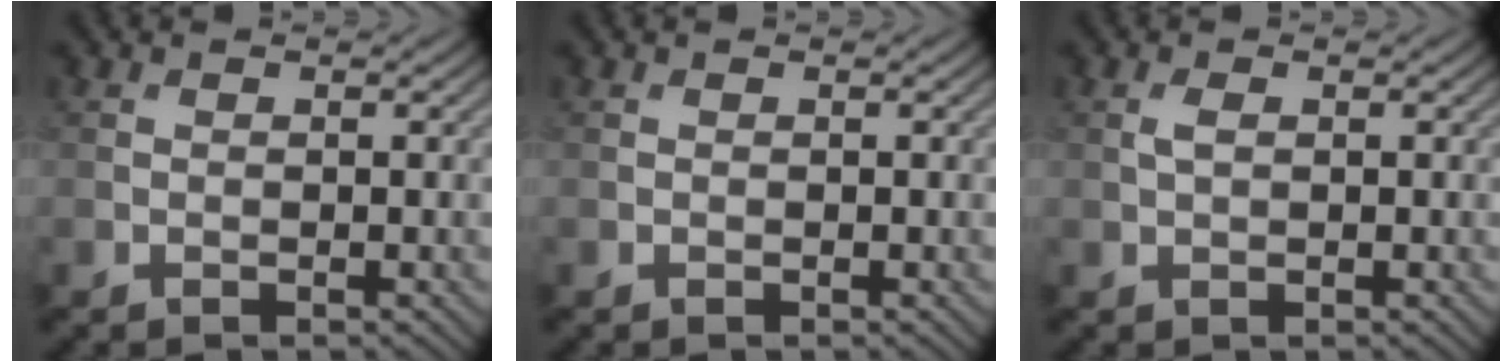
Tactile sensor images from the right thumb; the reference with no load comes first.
{"total": 0.0}
{"total": 1.2, "force": [0.3, 0.5, 1.0], "torque": [-0.026, 0.002, 0.006]}